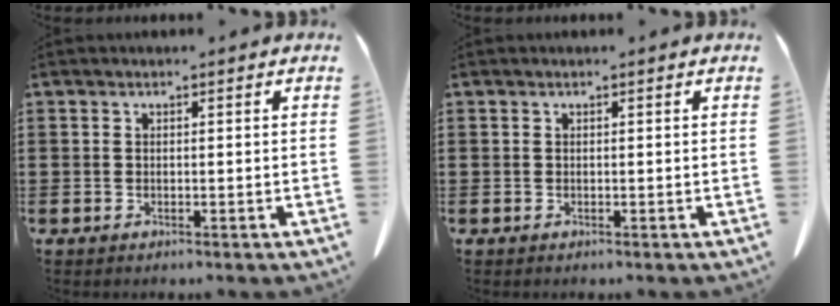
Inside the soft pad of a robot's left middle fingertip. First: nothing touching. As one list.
[{"total": 0.0}]